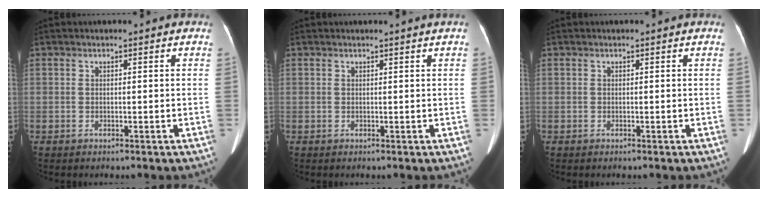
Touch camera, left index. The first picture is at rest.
{"total": 0.7, "force": [0.6, -0.3, 0.3], "torque": [-0.010, -0.001, 0.014]}
{"total": 0.0}